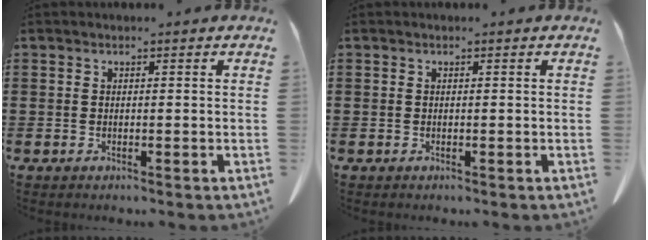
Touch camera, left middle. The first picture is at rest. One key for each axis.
{"total": 0.0}